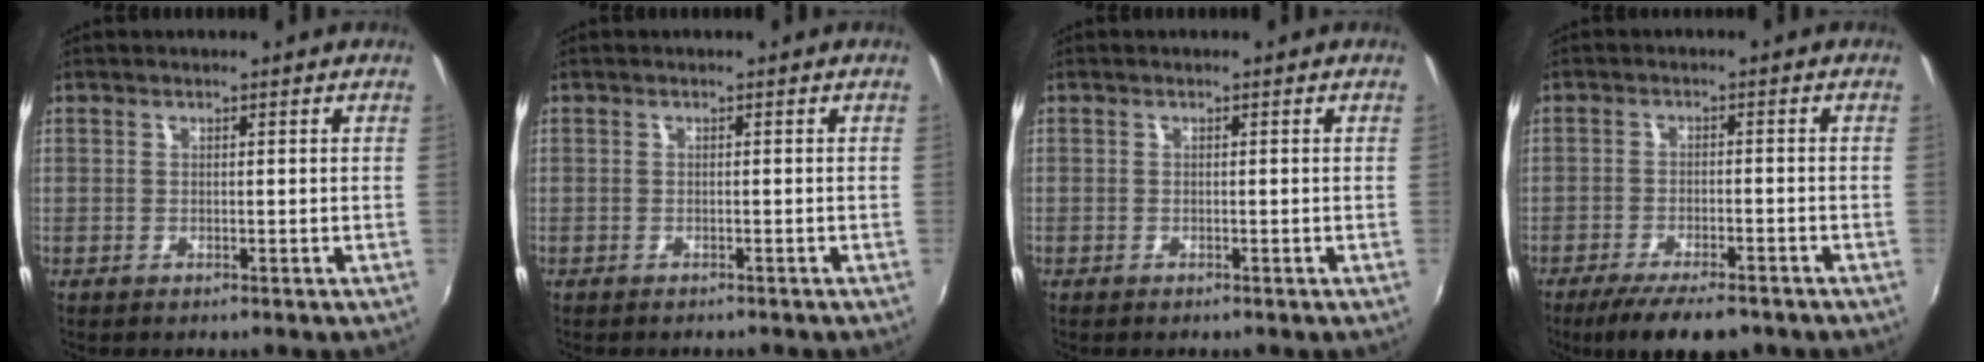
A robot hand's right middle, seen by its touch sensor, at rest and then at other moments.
{"total": 1.2, "force": [-1.1, 0.4, 0.3], "torque": [-0.009, -0.006, -0.016]}
{"total": 0.5, "force": [-0.3, 0.4, 0.0], "torque": [-0.002, 0.002, -0.005]}
{"total": 10.0, "force": [-7.8, 2.7, 5.6], "torque": [-0.123, -0.026, -0.127]}